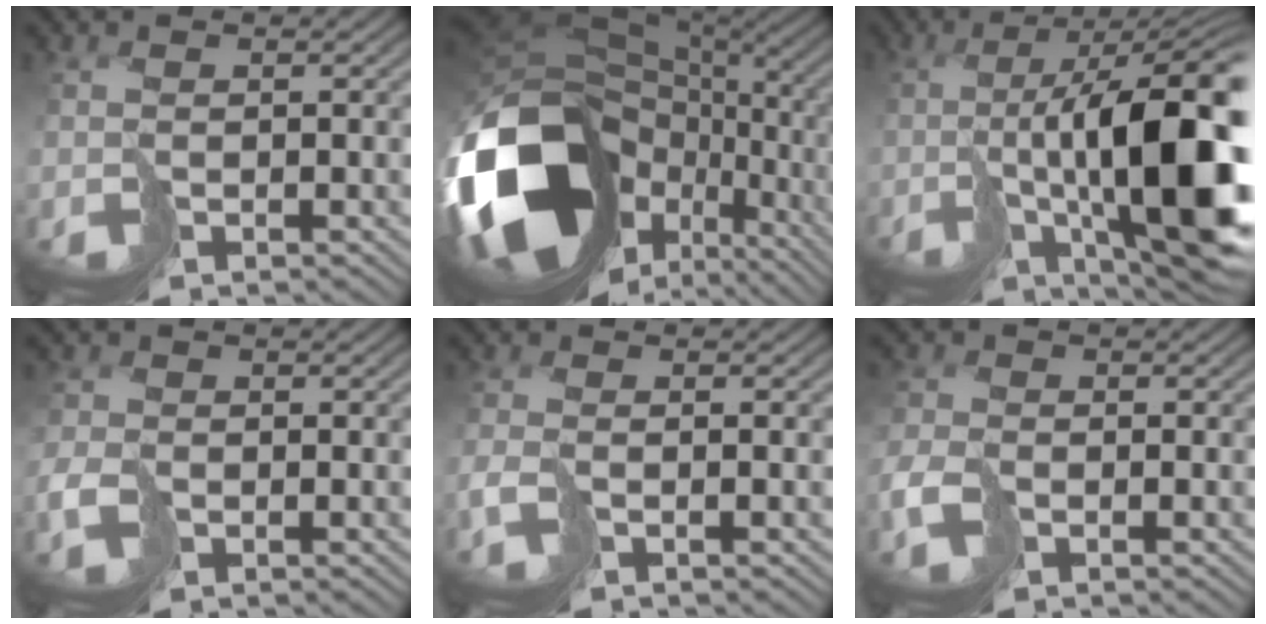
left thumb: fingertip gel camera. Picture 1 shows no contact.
{"total": 20.4, "force": [-5.5, 14.6, 13.2], "torque": [-0.325, -0.051, -0.063]}
{"total": 18.2, "force": [-3.8, 5.9, 16.8], "torque": [-0.257, -0.022, -0.050]}
{"total": 2.7, "force": [-0.9, 2.1, 1.5], "torque": [-0.039, -0.009, -0.020]}
{"total": 3.2, "force": [-1.6, 1.3, 2.5], "torque": [-0.064, -0.012, -0.038]}
{"total": 3.6, "force": [-1.5, 2.4, 2.1], "torque": [-0.059, -0.012, -0.036]}